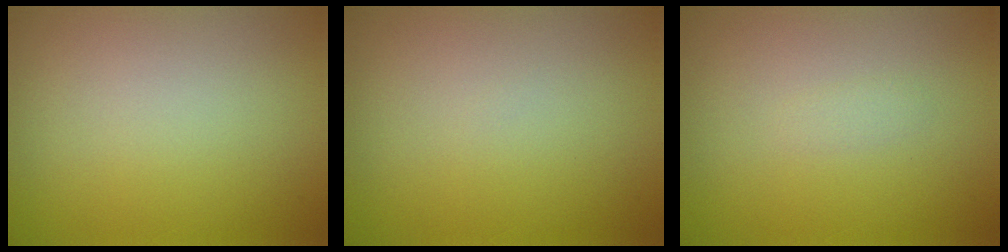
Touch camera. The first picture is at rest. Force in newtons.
{"total": 0.0}
{"total": 0.5, "press": 0.5, "slide": 0.0}